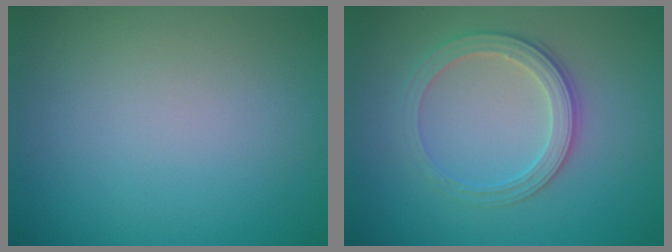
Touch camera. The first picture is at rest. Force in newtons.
{"total": 2.8, "press": 2.7, "slide": 0.7}